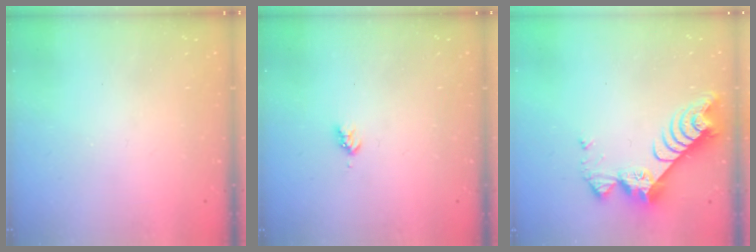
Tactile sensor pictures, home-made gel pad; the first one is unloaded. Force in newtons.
{"total": 3.0, "press": 3.0, "slide": 0.4}
{"total": 10.7, "press": 10.7, "slide": 0.9}